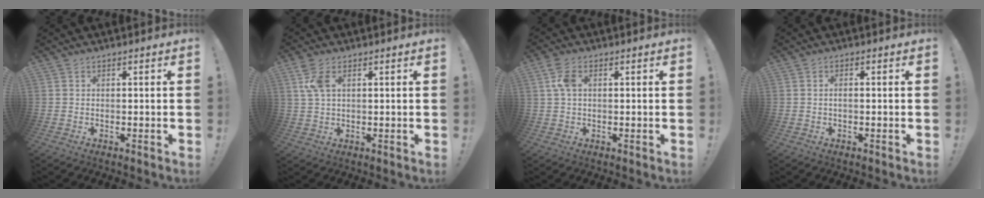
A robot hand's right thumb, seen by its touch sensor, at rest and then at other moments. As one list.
[{"total": 5.7, "force": [2.3, 2.7, 4.4], "torque": [-0.086, 0.000, 0.040]}, {"total": 4.8, "force": [1.2, 2.6, 3.8], "torque": [-0.073, 0.004, 0.020]}, {"total": 1.4, "force": [-0.5, 0.3, 1.3], "torque": [-0.026, 0.004, -0.008]}]